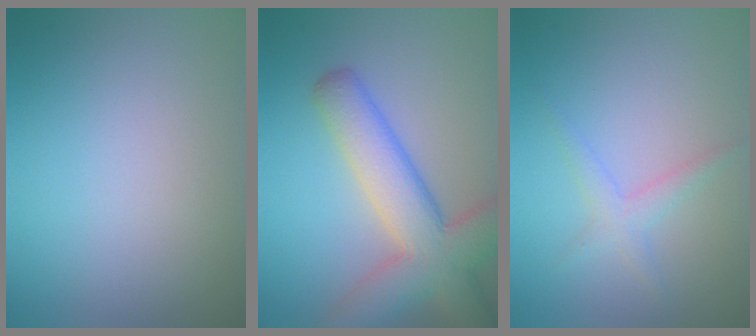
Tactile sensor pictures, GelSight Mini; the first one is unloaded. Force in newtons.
{"total": 7.9, "press": 7.9, "slide": 0.5}
{"total": 1.7, "press": 1.7, "slide": 0.1}